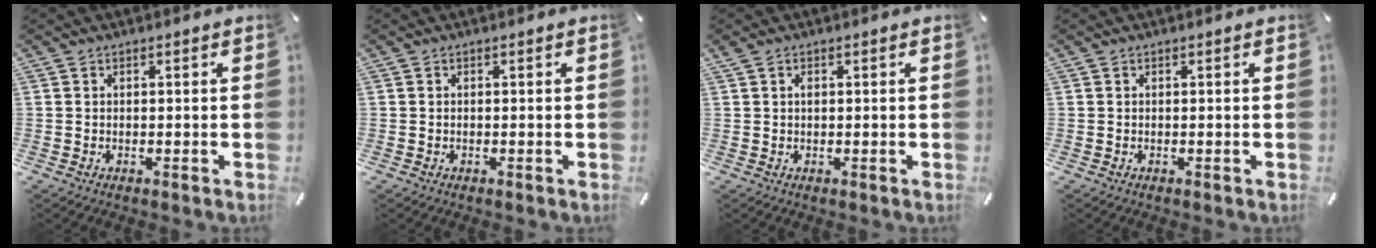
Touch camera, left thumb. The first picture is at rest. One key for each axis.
{"total": 0.0}
{"total": 1.1, "fx": 0.3, "fy": 0.6, "fz": 0.8, "tx": -0.018, "ty": 0.002, "tz": 0.005}
{"total": 0.0}